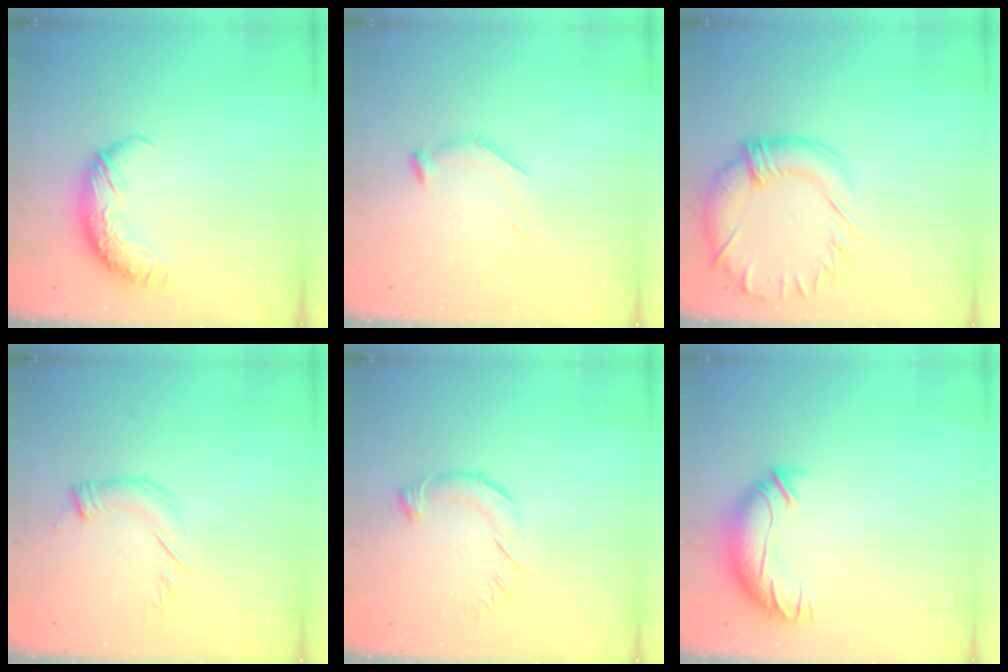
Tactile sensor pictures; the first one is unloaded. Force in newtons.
{"total": 5.4, "press": 5.3, "slide": 1.2}
{"total": 3.5, "press": 3.2, "slide": 1.5}
{"total": 3.6, "press": 3.5, "slide": 0.8}
{"total": 3.0, "press": 3.0, "slide": 0.2}
{"total": 3.6, "press": 2.5, "slide": 2.7}